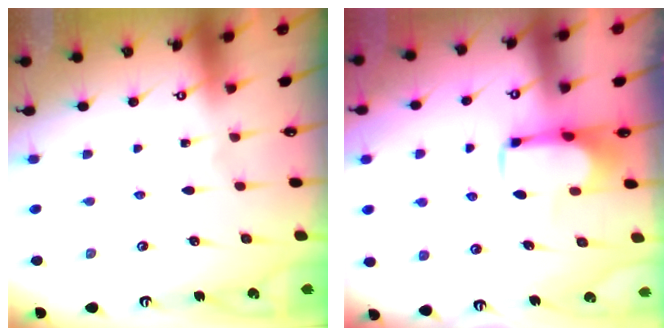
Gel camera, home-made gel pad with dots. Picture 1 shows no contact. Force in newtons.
{"total": 1.8, "press": 1.7, "slide": 0.5}